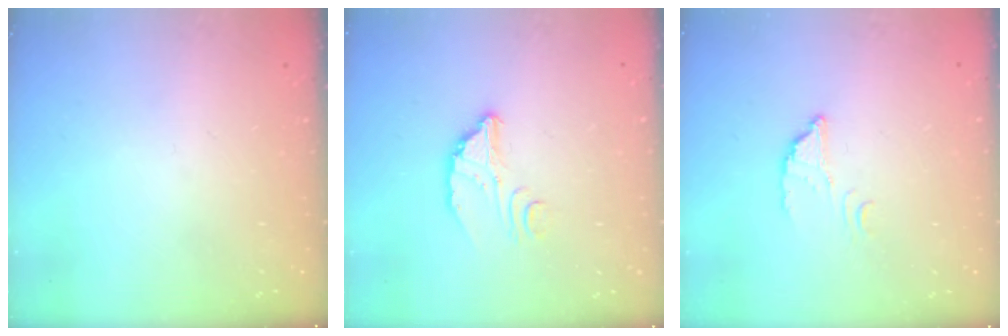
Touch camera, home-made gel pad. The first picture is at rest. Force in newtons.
{"total": 4.2, "press": 4.2, "slide": 0.2}
{"total": 2.7, "press": 2.7, "slide": 0.2}